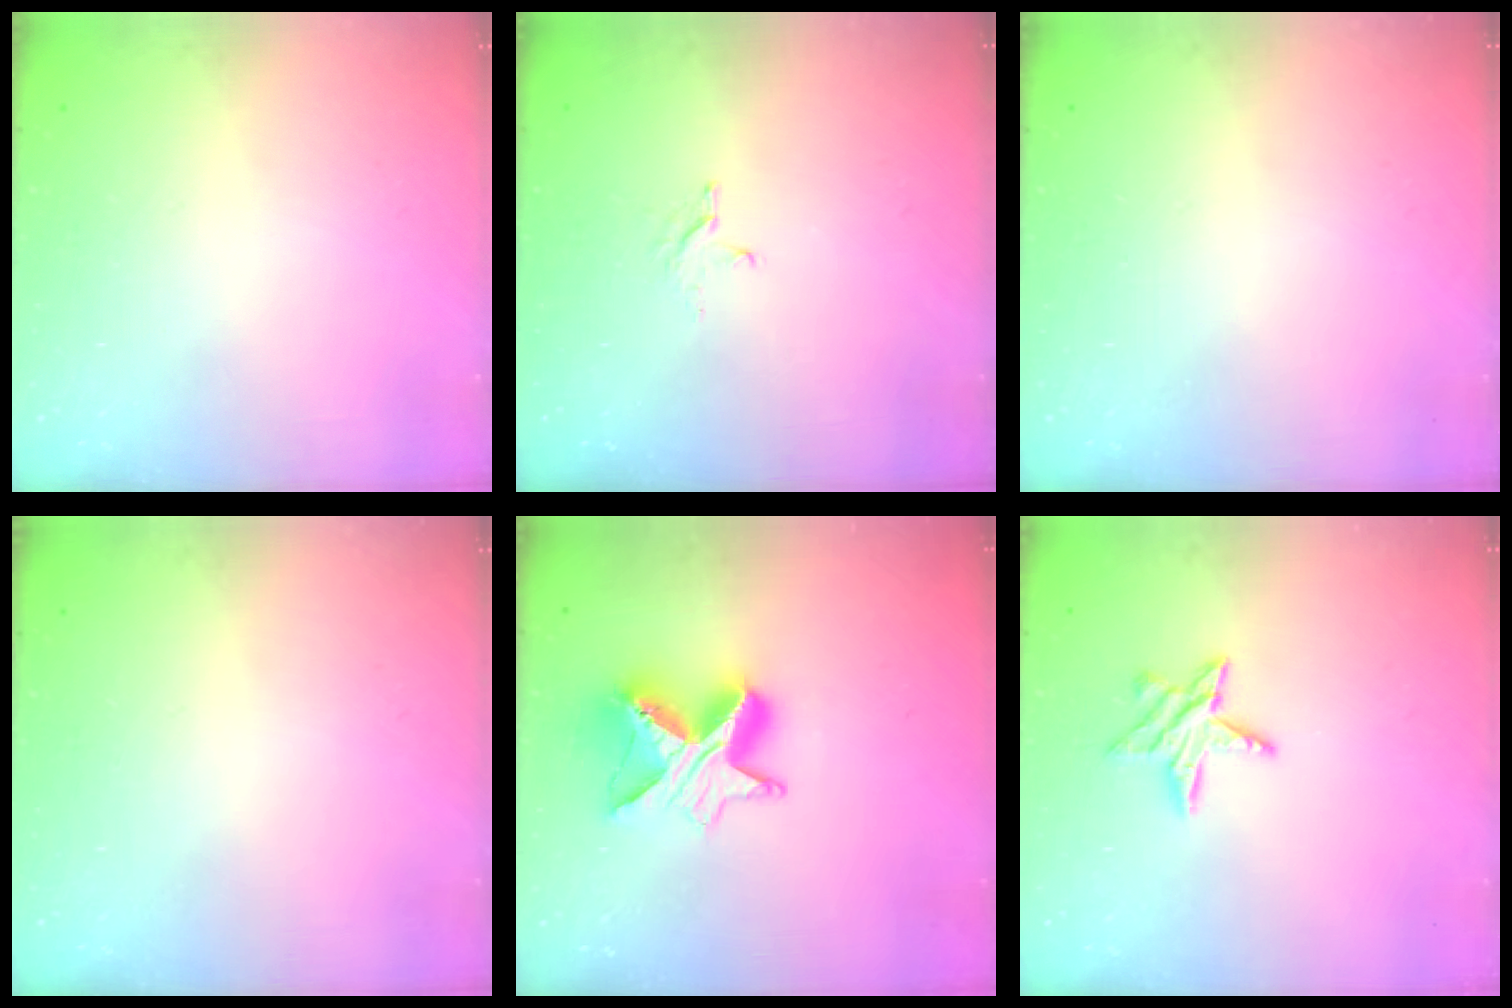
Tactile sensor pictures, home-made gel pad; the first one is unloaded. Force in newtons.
{"total": 3.0, "press": 3.0, "slide": 0.3}
{"total": 0.0}
{"total": 0.0}
{"total": 11.6, "press": 11.6, "slide": 0.8}
{"total": 7.6, "press": 7.6, "slide": 0.3}